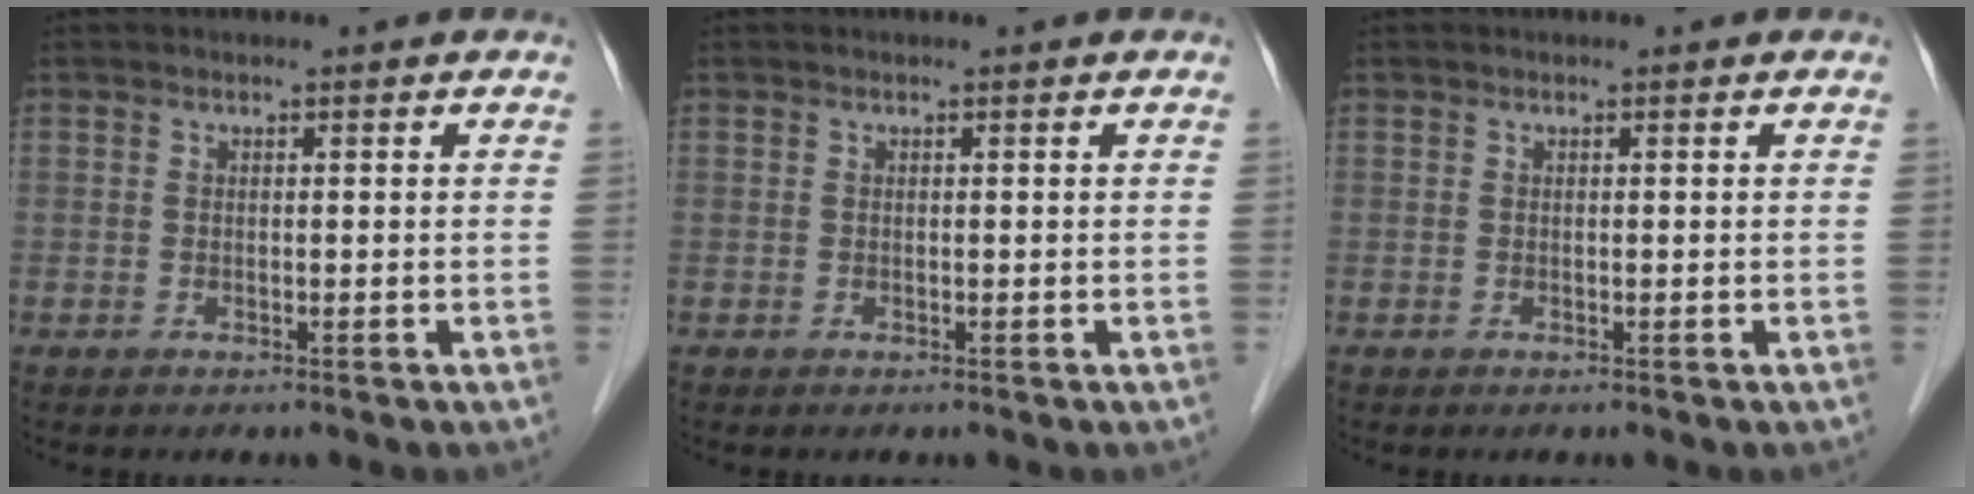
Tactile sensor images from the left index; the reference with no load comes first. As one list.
[{"total": 0.0}, {"total": 0.0}]